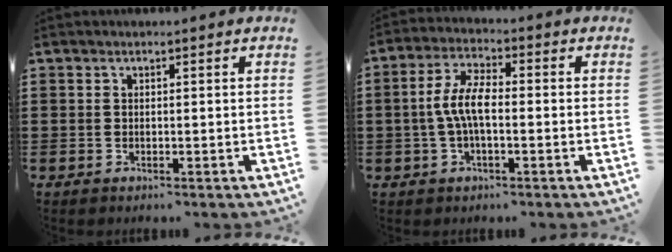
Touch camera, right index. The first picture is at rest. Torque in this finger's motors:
{"motor_torque": [0.70, -0.50, 0.46, 0.21]}